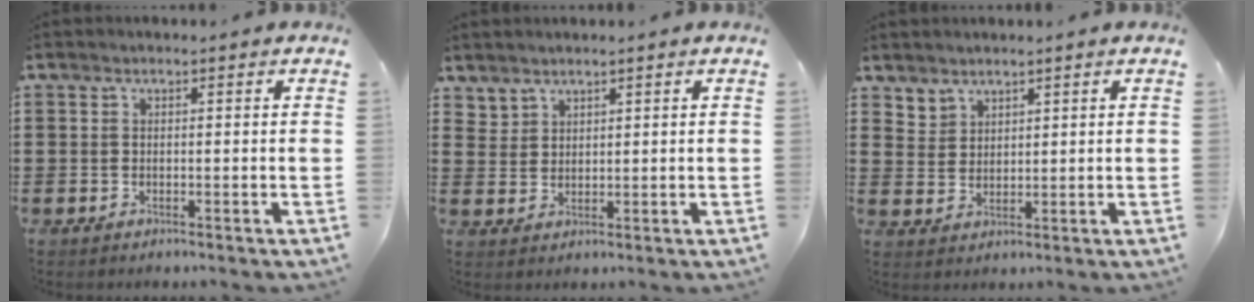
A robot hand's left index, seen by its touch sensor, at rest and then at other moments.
{"total": 2.2, "force": [2.0, 1.0, -0.1], "torque": [-0.004, 0.001, 0.041]}
{"total": 3.0, "force": [2.5, 1.5, -0.2], "torque": [-0.005, -0.001, 0.050]}